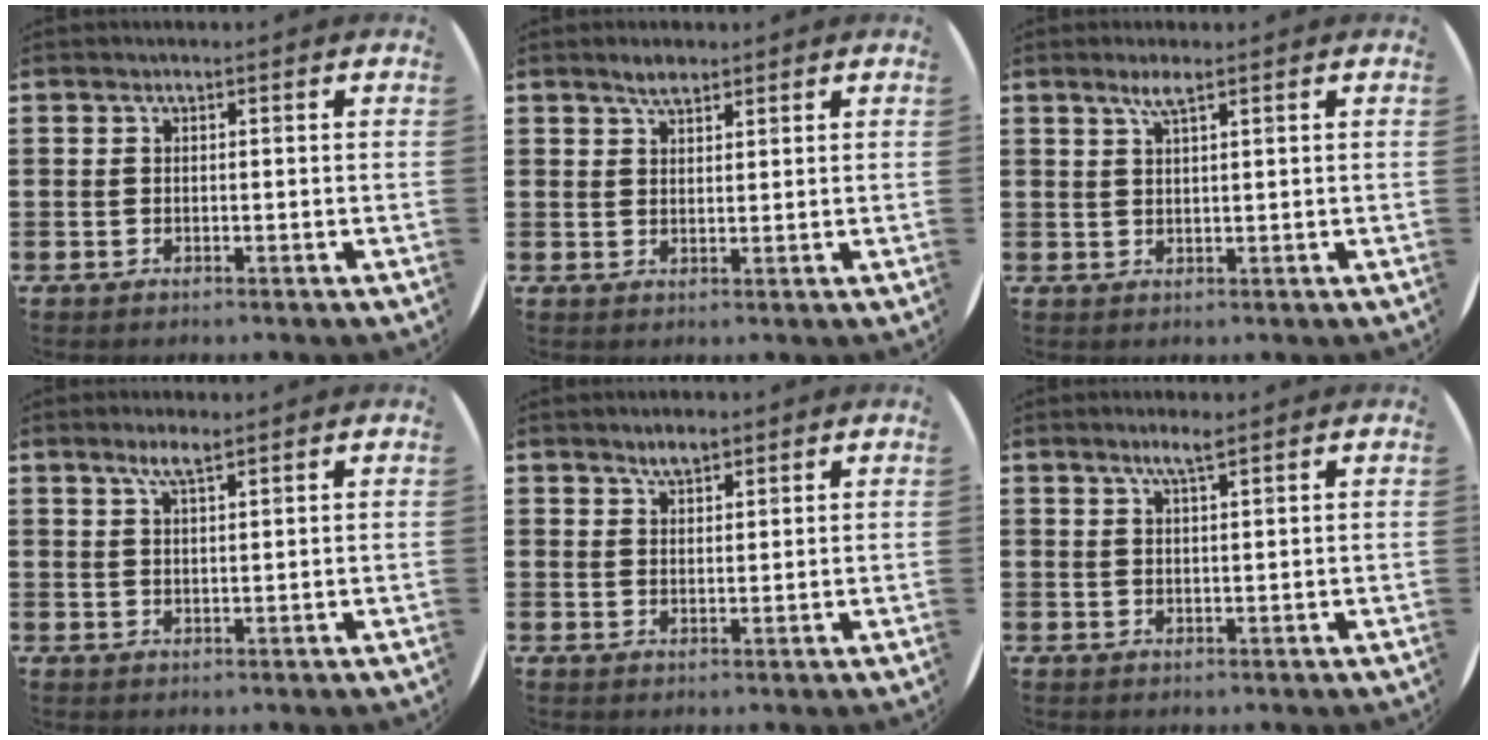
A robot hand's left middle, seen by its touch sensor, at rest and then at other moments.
{"total": 2.5, "force": [2.1, 0.8, 1.0], "torque": [-0.013, 0.002, 0.038]}
{"total": 2.5, "force": [1.7, 0.1, 1.8], "torque": [-0.036, 0.004, 0.028]}
{"total": 3.4, "force": [2.5, 0.6, 2.2], "torque": [-0.039, 0.003, 0.042]}
{"total": 2.8, "force": [2.4, 1.1, 1.0], "torque": [-0.014, 0.002, 0.042]}
{"total": 2.9, "force": [2.2, 0.2, 1.9], "torque": [-0.040, 0.004, 0.038]}